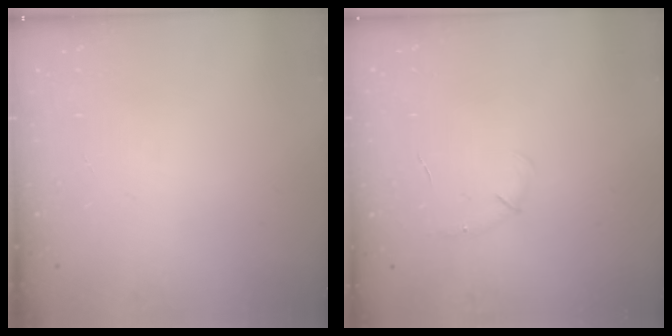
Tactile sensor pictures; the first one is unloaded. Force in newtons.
{"total": 4.1, "press": 4.0, "slide": 1.0}